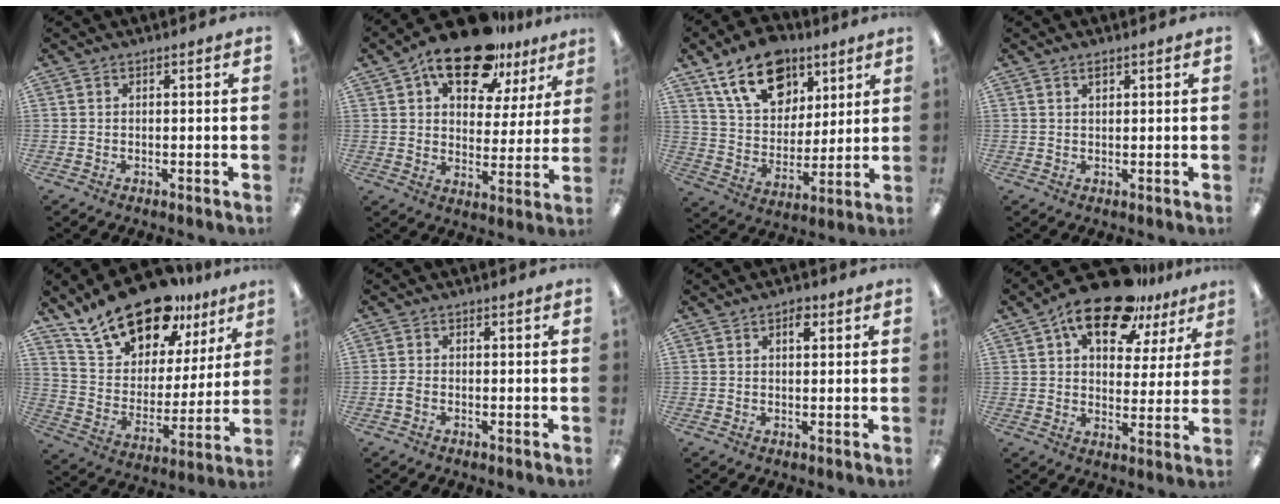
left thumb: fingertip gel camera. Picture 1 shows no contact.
{"total": 17.3, "force": [12.0, 8.1, 9.6], "torque": [-0.152, -0.062, 0.207]}
{"total": 17.8, "force": [10.4, 11.4, 8.8], "torque": [-0.150, -0.038, 0.192]}
{"total": 1.6, "force": [1.1, 0.7, 1.0], "torque": [-0.014, -0.003, 0.017]}
{"total": 19.8, "force": [15.6, 9.2, 8.1], "torque": [-0.148, -0.103, 0.280]}
{"total": 1.7, "force": [-0.7, 1.1, 1.2], "torque": [-0.028, 0.001, -0.015]}
{"total": 3.1, "force": [1.7, 1.6, 2.0], "torque": [-0.019, -0.005, 0.024]}
{"total": 15.6, "force": [10.9, 6.7, 8.8], "torque": [-0.150, -0.054, 0.191]}